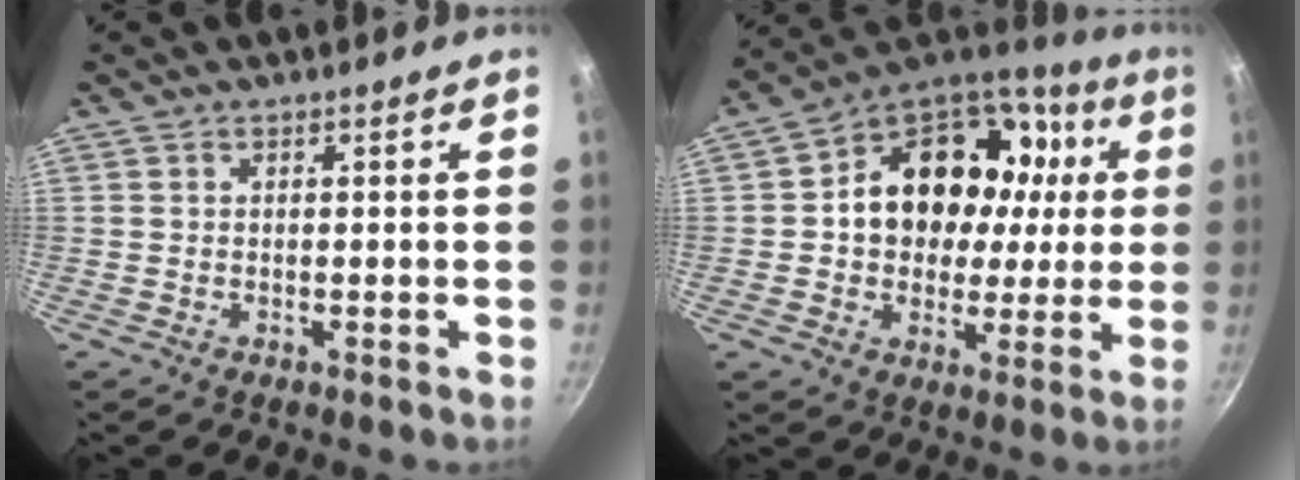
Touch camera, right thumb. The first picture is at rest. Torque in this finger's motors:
{"motor_torque": [1.26, 3.75, 1.26, -0.40, 0.15]}